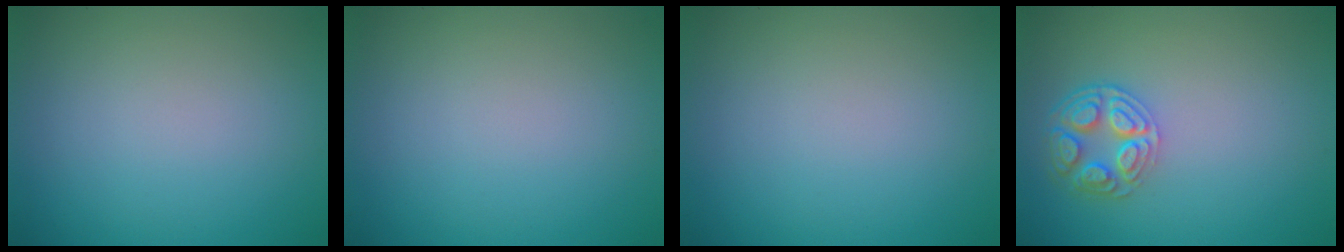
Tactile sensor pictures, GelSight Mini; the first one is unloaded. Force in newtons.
{"total": 0.0}
{"total": 0.0}
{"total": 4.3, "press": 3.4, "slide": 2.5}